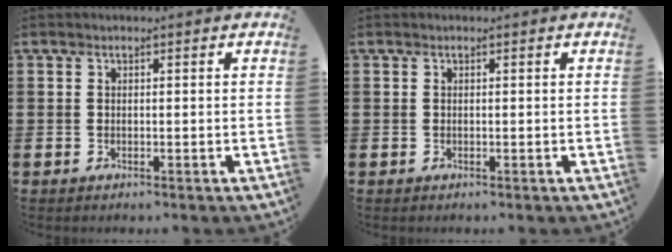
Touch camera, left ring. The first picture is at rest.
{"total": 0.0}